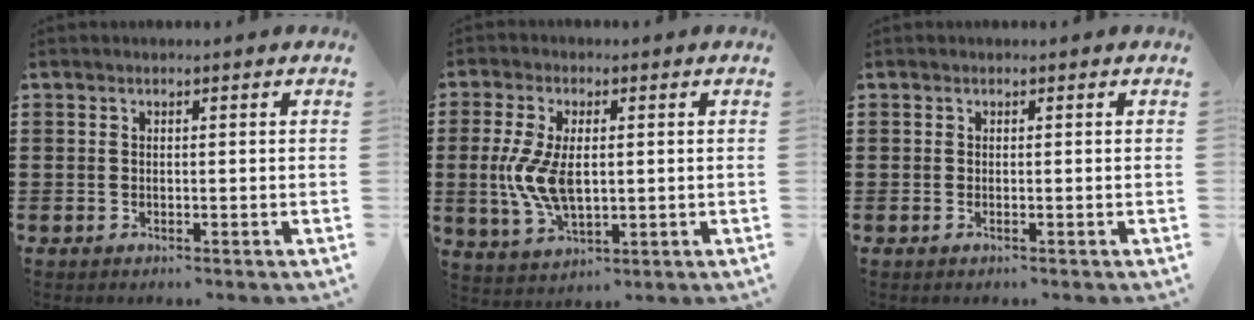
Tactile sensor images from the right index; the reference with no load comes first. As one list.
[{"total": 8.1, "force": [0.1, 3.9, 7.1], "torque": [-0.168, -0.005, -0.004]}, {"total": 0.0}]